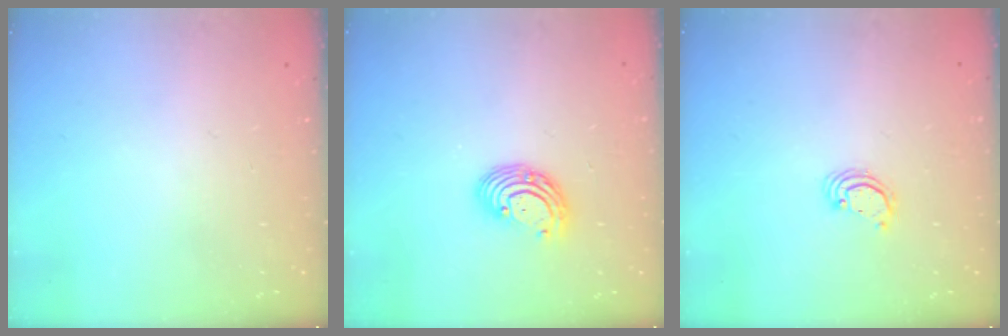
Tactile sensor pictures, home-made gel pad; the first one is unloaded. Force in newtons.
{"total": 7.1, "press": 7.0, "slide": 1.3}
{"total": 2.2, "press": 2.2, "slide": 0.2}